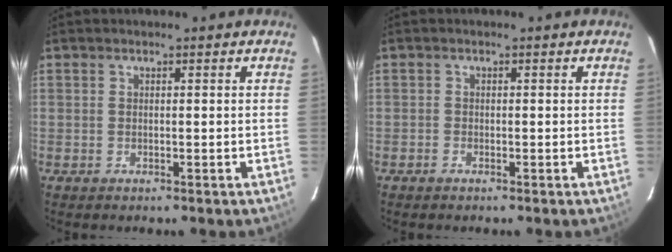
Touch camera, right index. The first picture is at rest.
{"total": 0.6, "force": [-0.6, 0.3, 0.1], "torque": [-0.002, 0.002, -0.013]}